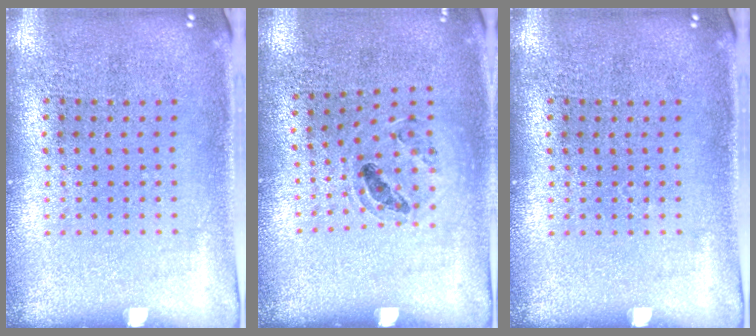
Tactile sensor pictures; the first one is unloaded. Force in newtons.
{"total": 0.9, "press": 0.9, "slide": 0.3}
{"total": 0.0}